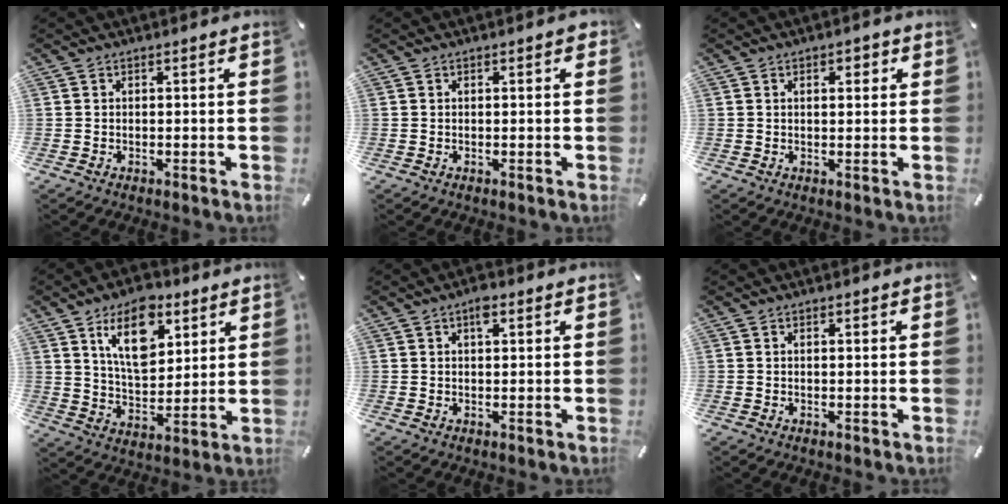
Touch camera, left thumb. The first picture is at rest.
{"total": 1.0, "force": [0.3, 0.5, 0.8], "torque": [-0.007, 0.001, 0.002]}
{"total": 2.5, "force": [0.8, 1.4, 1.9], "torque": [-0.023, 0.001, 0.007]}
{"total": 14.9, "force": [8.0, 8.6, 9.3], "torque": [-0.145, -0.026, 0.142]}
{"total": 3.1, "force": [1.4, 1.4, 2.3], "torque": [-0.034, -0.001, 0.020]}
{"total": 0.7, "force": [0.3, 0.4, 0.5], "torque": [-0.009, 0.003, 0.005]}